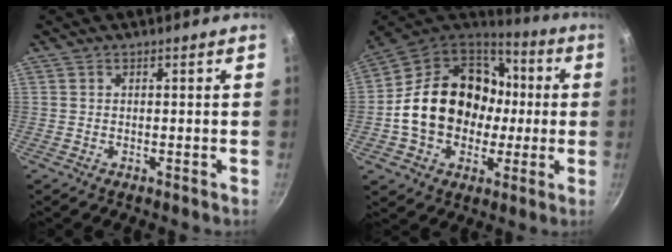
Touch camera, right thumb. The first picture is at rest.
{"total": 23.9, "force": [-0.1, 18.8, 14.9], "torque": [-0.239, 0.049, 0.007]}